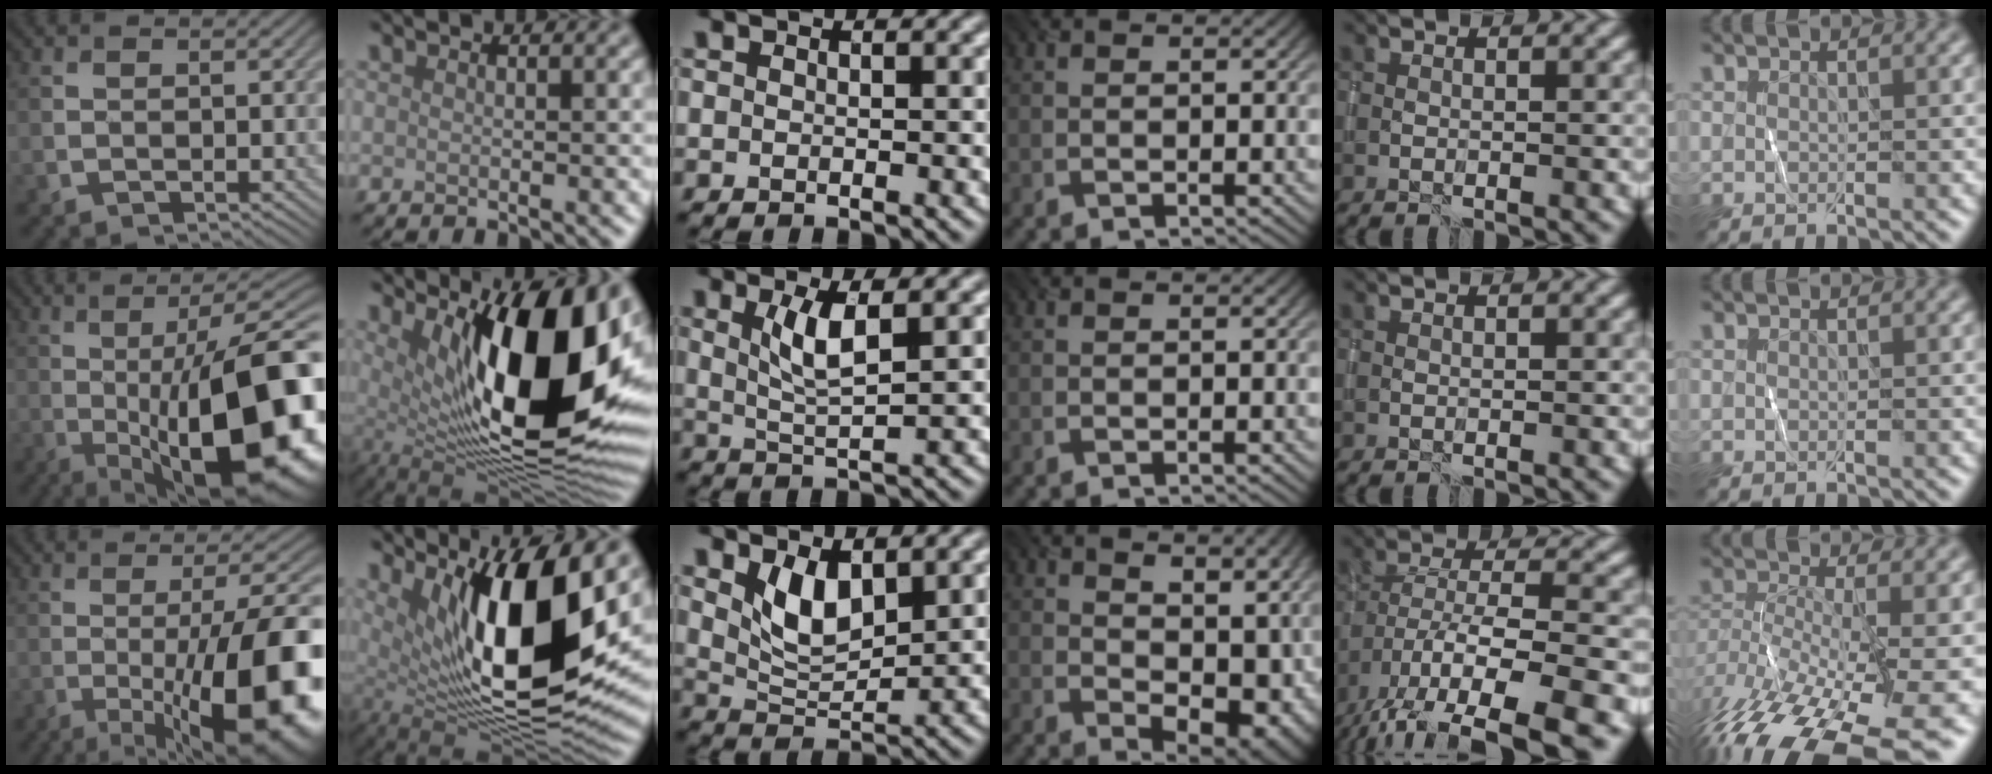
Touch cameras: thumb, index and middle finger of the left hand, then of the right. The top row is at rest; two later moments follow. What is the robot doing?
{"motion": "wrap", "object": "ribbon"}